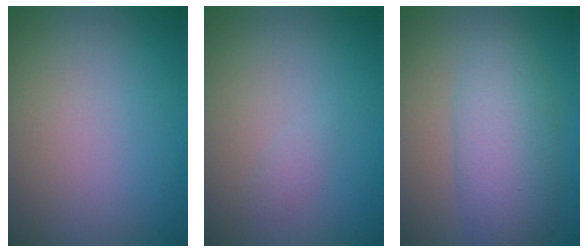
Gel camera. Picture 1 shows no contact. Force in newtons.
{"total": 0.7, "press": 0.7, "slide": 0.0}
{"total": 6.0, "press": 6.0, "slide": 0.1}